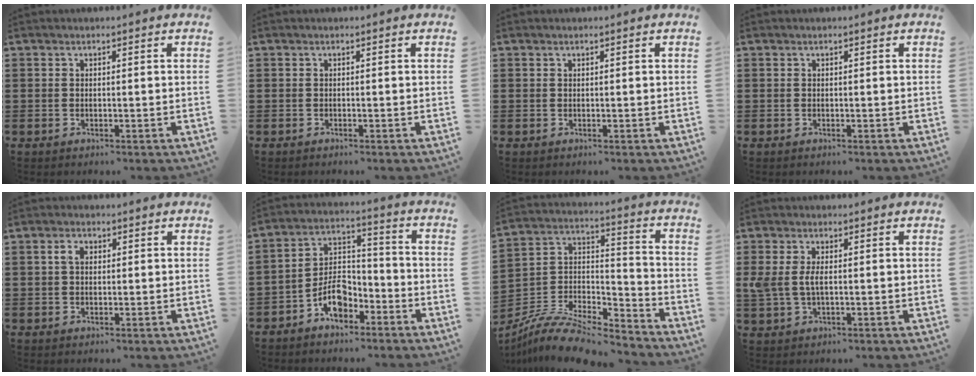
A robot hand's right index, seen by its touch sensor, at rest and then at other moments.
{"total": 0.0}
{"total": 0.0}
{"total": 0.0}
{"total": 2.3, "force": [0.5, 1.5, 1.7], "torque": [-0.036, 0.010, 0.008]}
{"total": 7.2, "force": [-4.3, 4.0, 4.1], "torque": [-0.089, 0.017, -0.084]}
{"total": 10.3, "force": [-8.7, 3.5, 4.3], "torque": [-0.085, 0.027, -0.170]}
{"total": 3.8, "force": [0.2, 1.8, 3.3], "torque": [-0.096, -0.005, -0.008]}